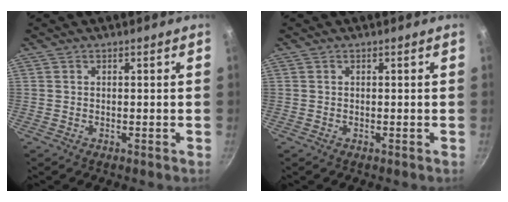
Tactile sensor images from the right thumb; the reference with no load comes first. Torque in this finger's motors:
{"motor_torque": [-0.17, 0.17, 0.00, 0.03, 0.00]}